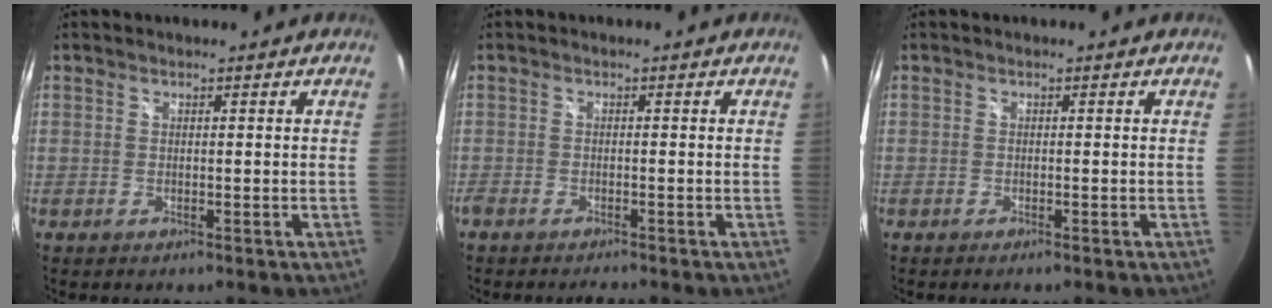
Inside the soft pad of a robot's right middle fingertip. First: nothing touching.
{"total": 2.3, "force": [-2.2, -0.2, 0.7], "torque": [-0.020, -0.013, -0.042]}
{"total": 0.7, "force": [-0.6, -0.1, 0.4], "torque": [-0.005, -0.001, -0.011]}